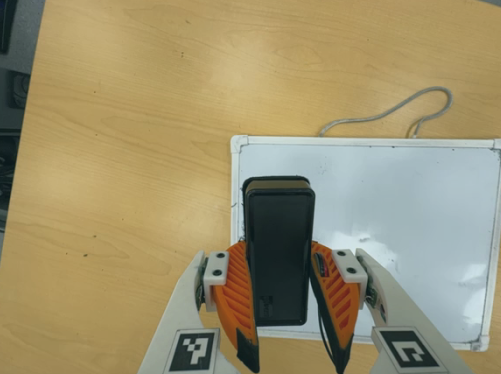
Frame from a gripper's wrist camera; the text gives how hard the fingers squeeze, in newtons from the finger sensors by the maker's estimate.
{"total": 5.4, "left": 5.0, "right": 5.8}